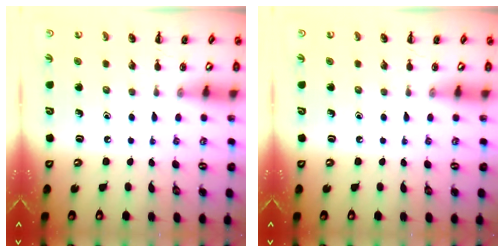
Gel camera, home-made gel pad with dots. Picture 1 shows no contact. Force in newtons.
{"total": 0.0}